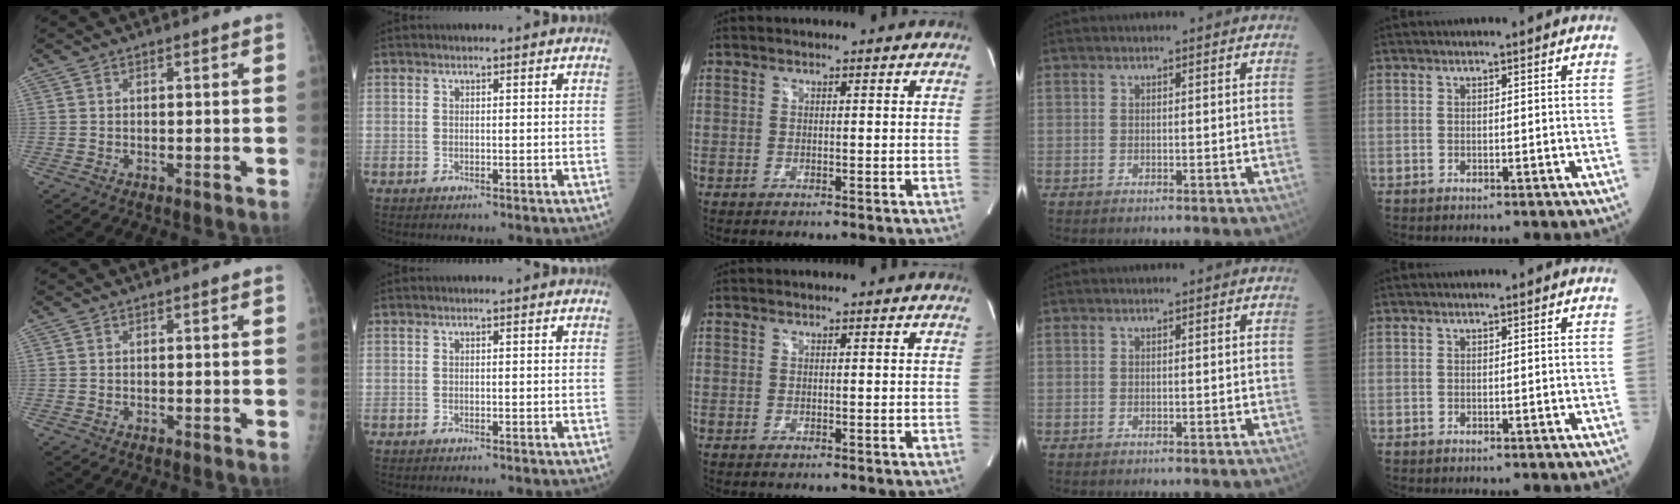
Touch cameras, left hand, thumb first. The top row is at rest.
{}